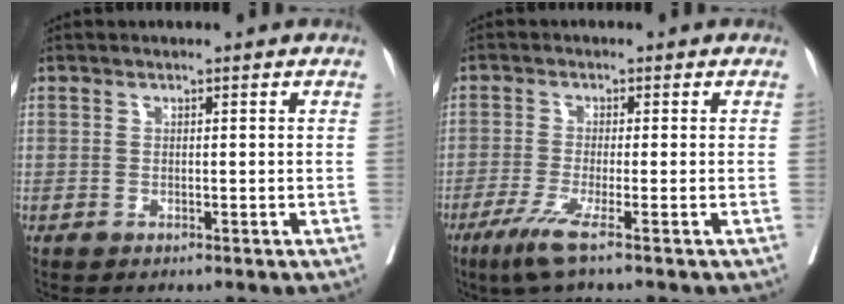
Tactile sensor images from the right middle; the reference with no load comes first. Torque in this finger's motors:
{"motor_torque": [0.48, -0.57, 0.18, 0.09]}